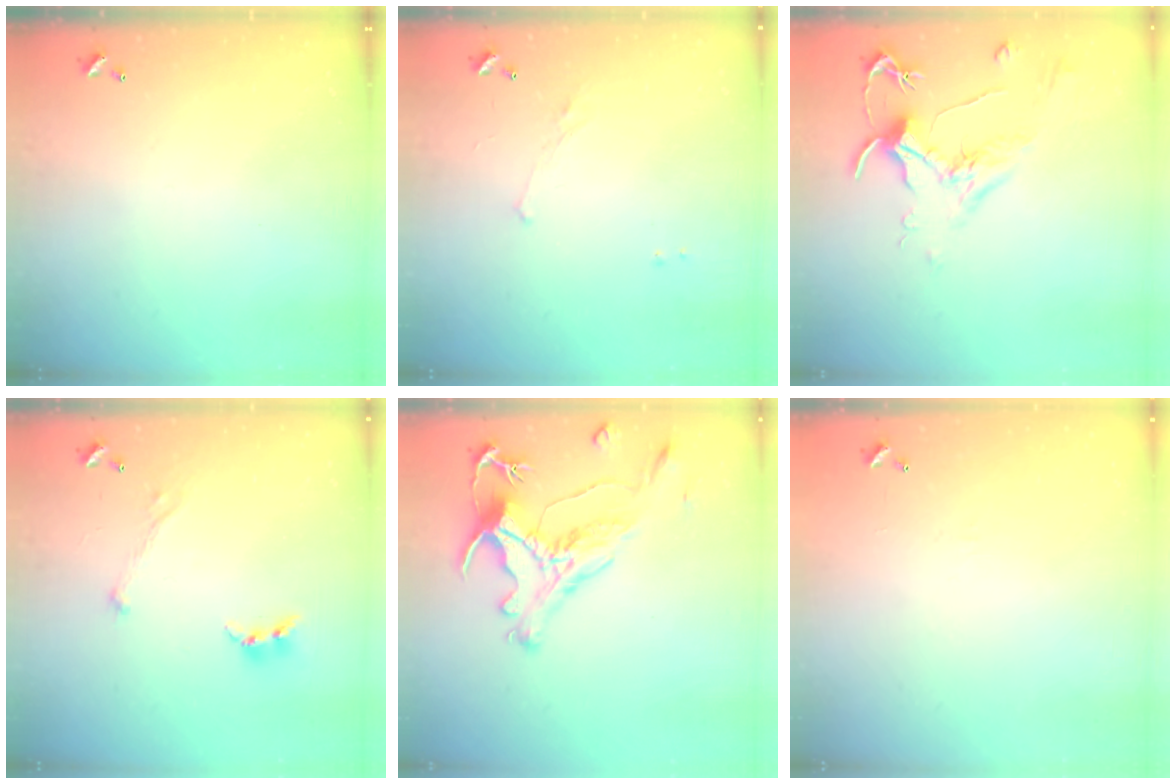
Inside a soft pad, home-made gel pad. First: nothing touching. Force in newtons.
{"total": 3.0, "press": 3.0, "slide": 0.4}
{"total": 1.8, "press": 1.7, "slide": 0.8}
{"total": 0.8, "press": 0.7, "slide": 0.4}
{"total": 1.9, "press": 1.4, "slide": 1.2}
{"total": 6.5, "press": 6.4, "slide": 0.7}